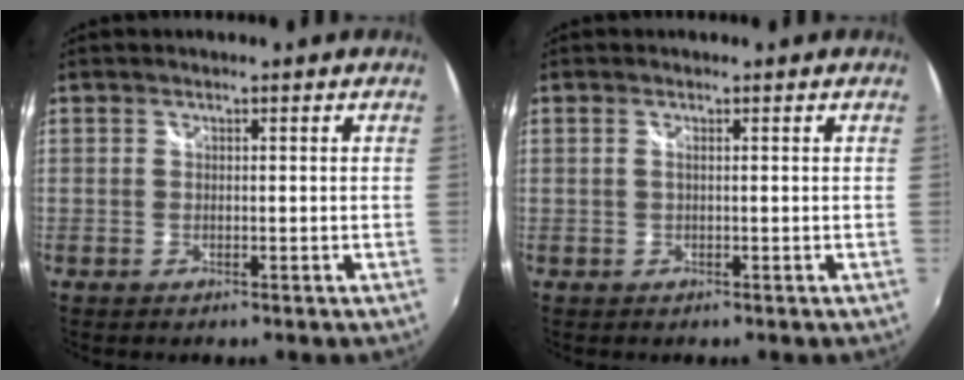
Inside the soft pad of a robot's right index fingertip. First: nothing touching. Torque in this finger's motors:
{"motor_torque": [-0.14, -0.18, 0.09, 0.01]}